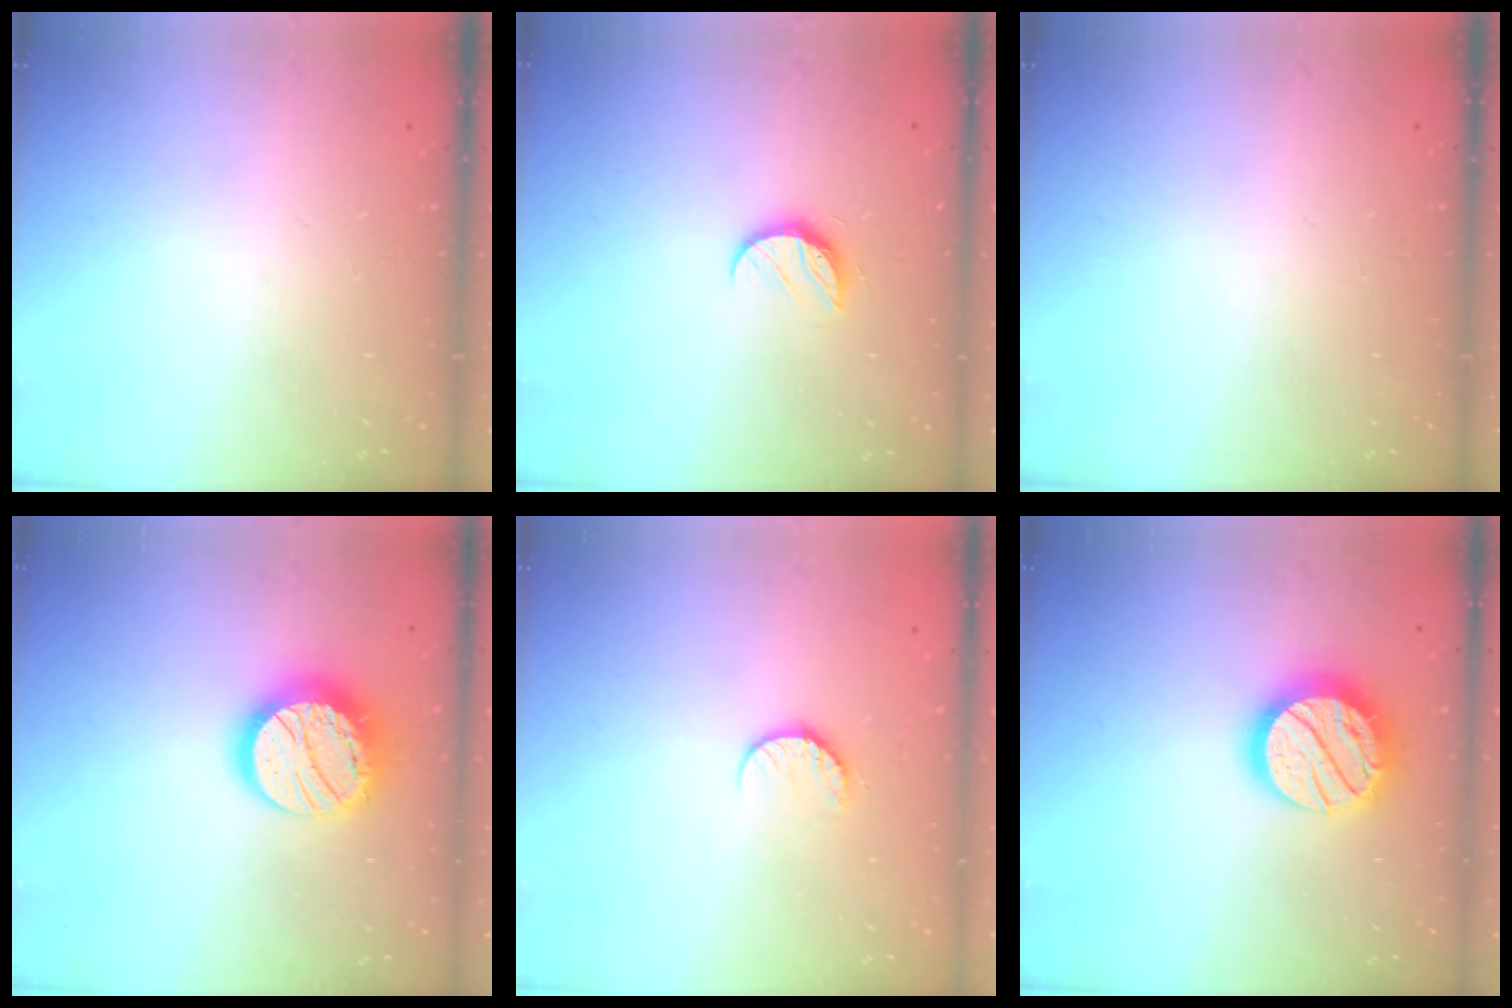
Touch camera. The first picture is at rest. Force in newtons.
{"total": 7.6, "press": 7.6, "slide": 0.6}
{"total": 0.0}
{"total": 18.0, "press": 17.9, "slide": 1.2}
{"total": 7.8, "press": 7.7, "slide": 0.7}
{"total": 19.1, "press": 19.1, "slide": 1.3}